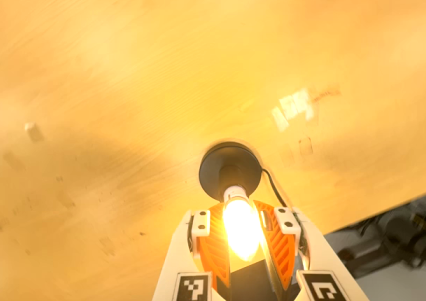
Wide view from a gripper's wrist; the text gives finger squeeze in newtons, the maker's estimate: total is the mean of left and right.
{"total": 16.7, "left": 16.3, "right": 17.1}